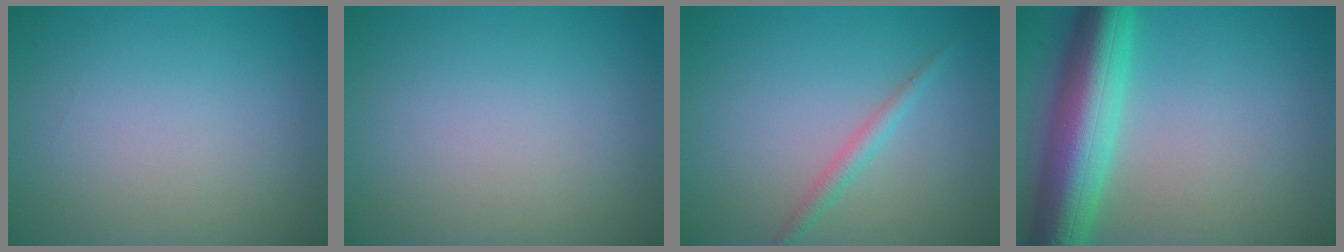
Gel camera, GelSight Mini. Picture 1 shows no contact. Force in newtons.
{"total": 0.0}
{"total": 1.5, "press": 1.5, "slide": 0.1}
{"total": 9.2, "press": 9.2, "slide": 0.4}